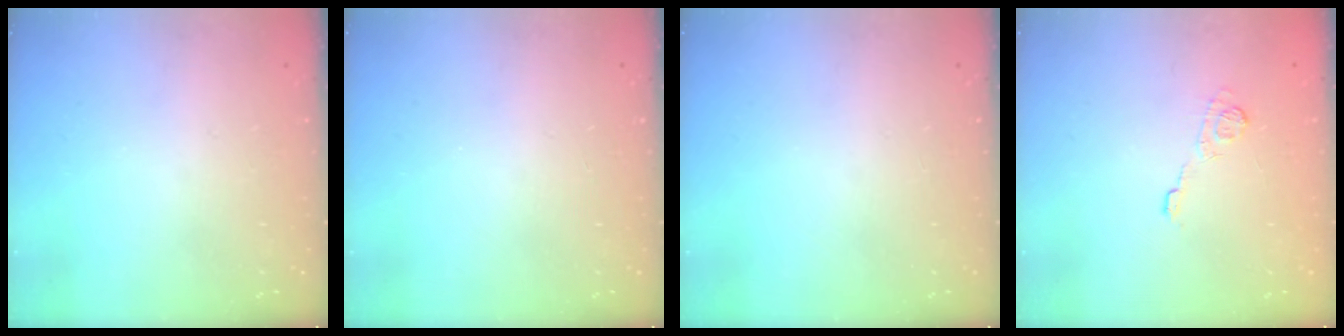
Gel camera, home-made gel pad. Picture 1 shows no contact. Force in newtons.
{"total": 0.0}
{"total": 0.0}
{"total": 9.1, "press": 9.0, "slide": 1.4}